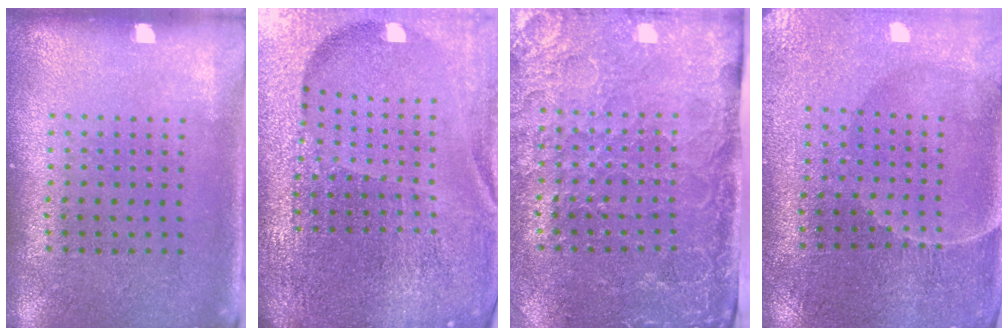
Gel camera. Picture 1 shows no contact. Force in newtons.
{"total": 6.4, "press": 5.6, "slide": 3.1}
{"total": 4.3, "press": 3.6, "slide": 2.4}
{"total": 0.9, "press": 0.8, "slide": 0.3}